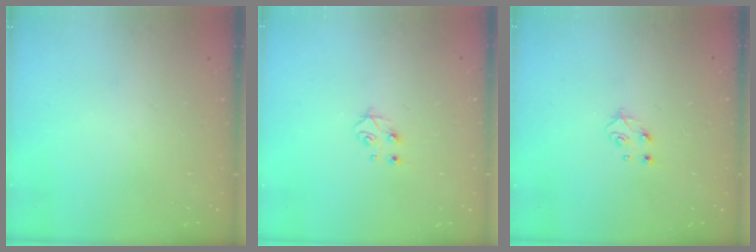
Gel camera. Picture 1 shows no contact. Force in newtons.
{"total": 5.0, "press": 4.9, "slide": 0.5}
{"total": 5.2, "press": 5.1, "slide": 0.7}